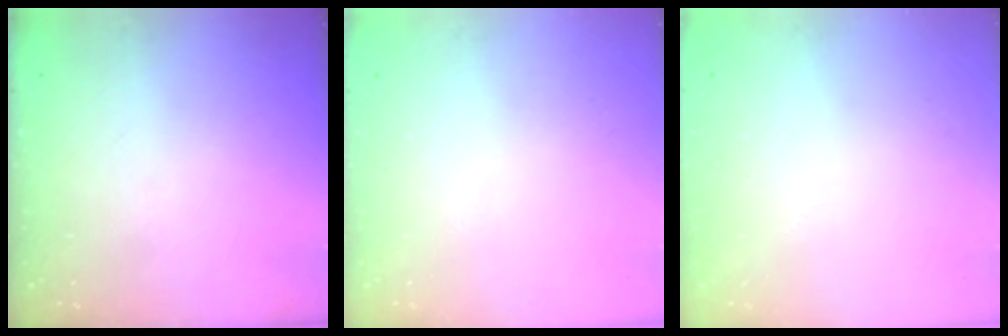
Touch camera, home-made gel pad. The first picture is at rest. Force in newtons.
{"total": 0.0}
{"total": 0.0}